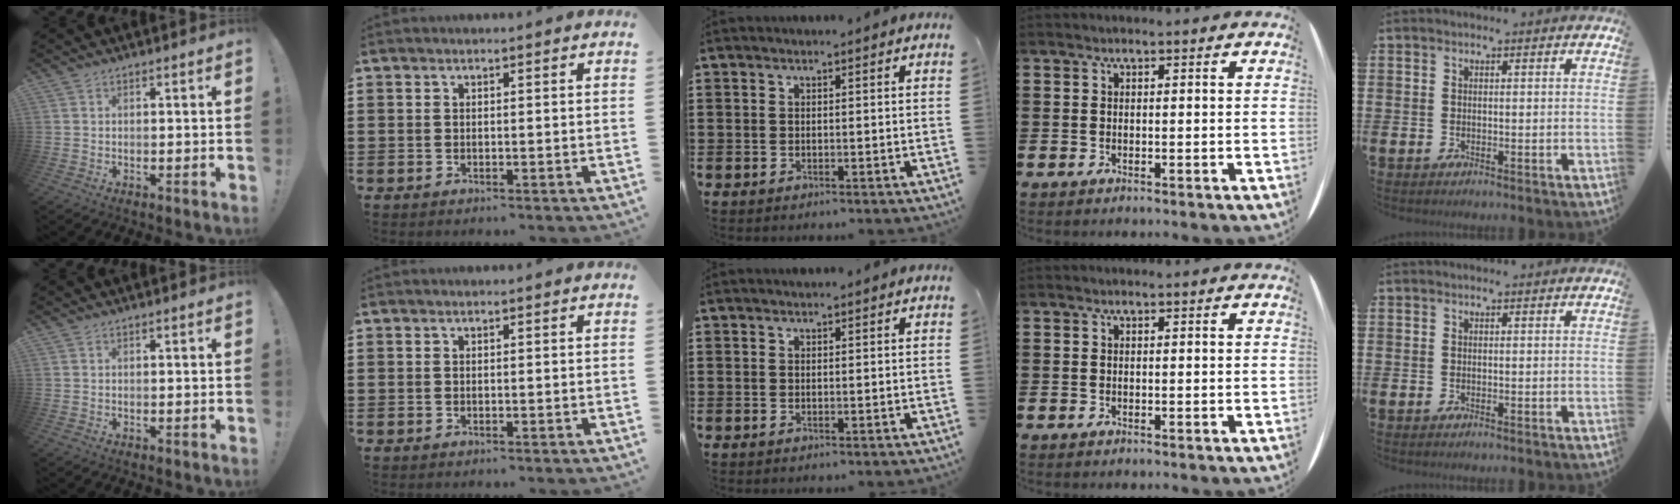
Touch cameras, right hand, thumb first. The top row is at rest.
{}